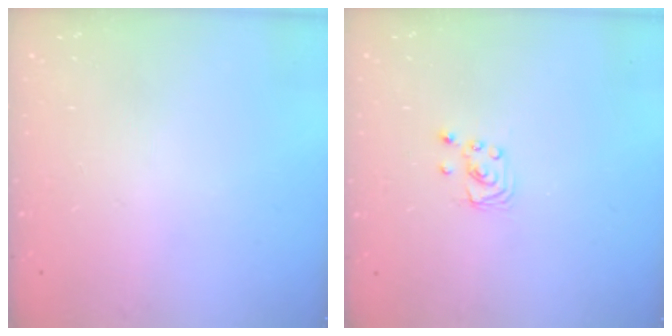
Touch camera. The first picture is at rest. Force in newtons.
{"total": 2.2, "press": 2.2, "slide": 0.2}